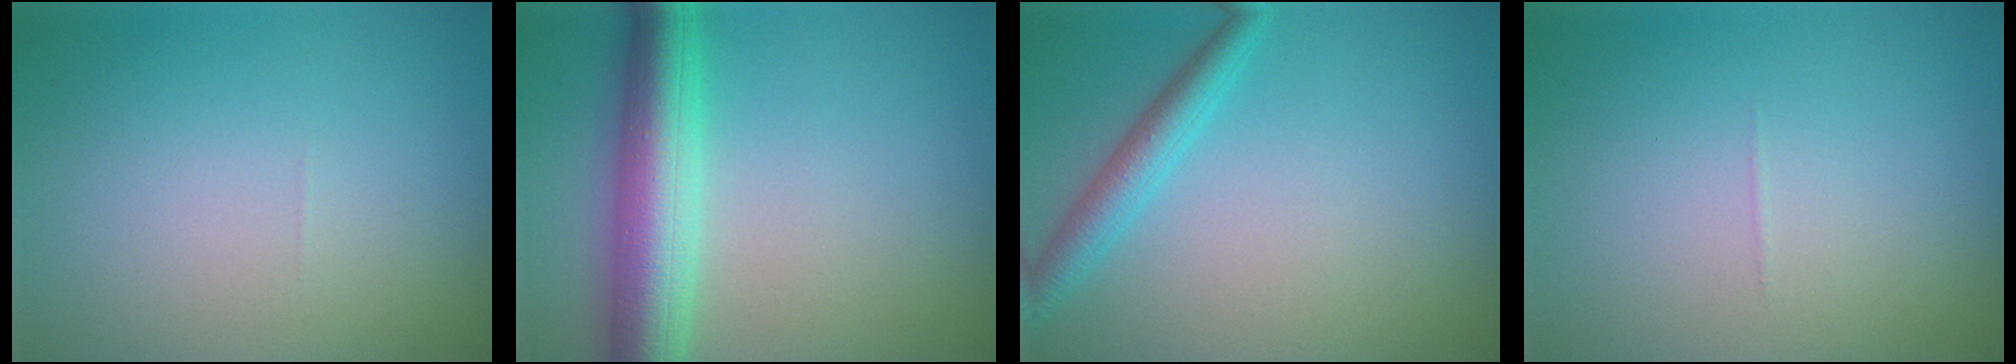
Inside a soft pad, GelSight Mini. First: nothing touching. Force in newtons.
{"total": 6.8, "press": 6.8, "slide": 0.1}
{"total": 2.6, "press": 2.6, "slide": 0.1}
{"total": 0.0}